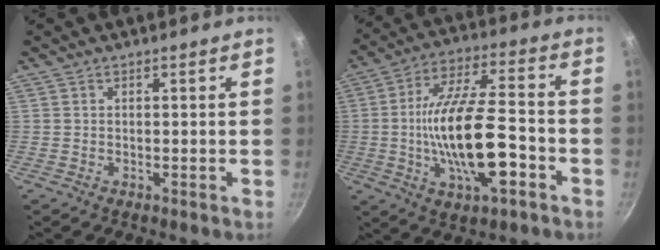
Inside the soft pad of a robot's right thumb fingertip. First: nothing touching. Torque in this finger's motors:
{"motor_torque": [2.14, 2.28, 2.14, -0.63, 0.77]}